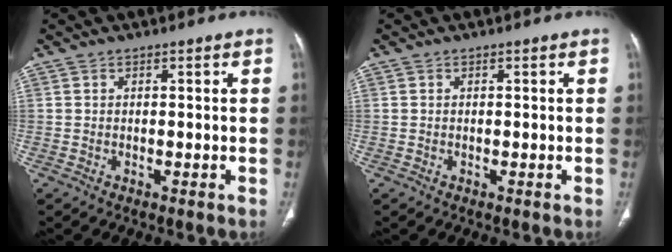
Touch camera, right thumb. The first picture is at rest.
{"total": 0.0}